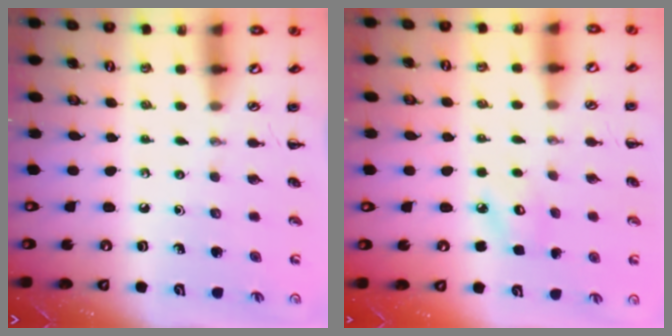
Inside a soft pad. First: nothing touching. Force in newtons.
{"total": 4.1, "press": 4.0, "slide": 0.9}